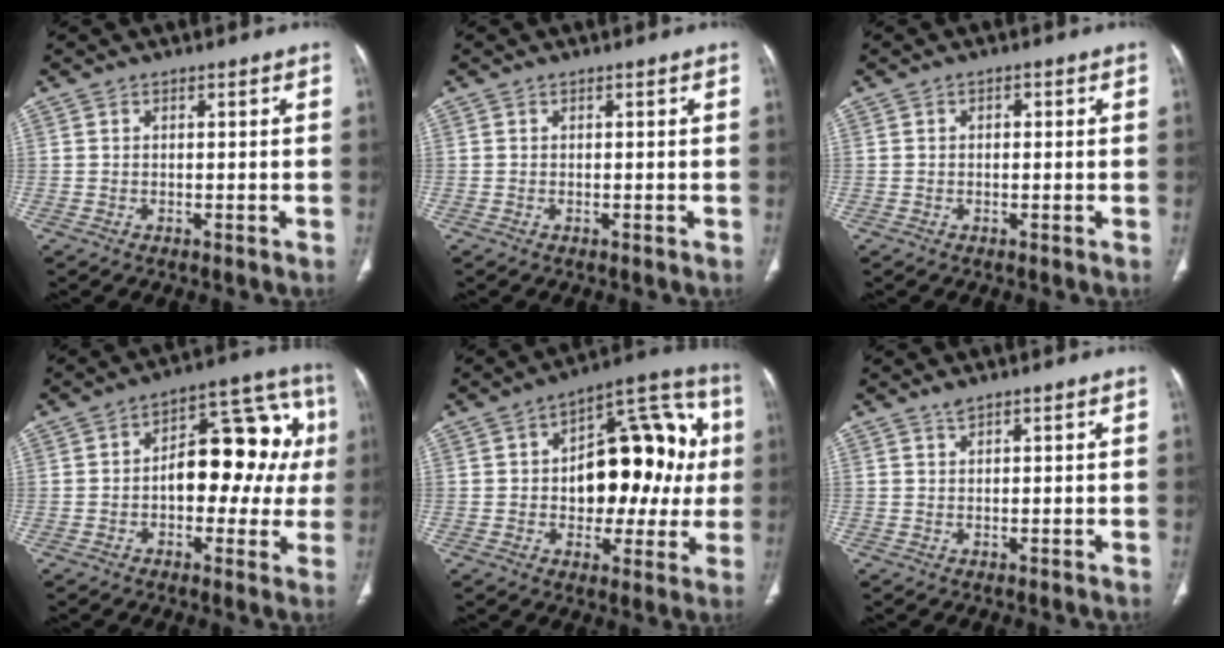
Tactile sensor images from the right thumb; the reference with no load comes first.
{"total": 0.0}
{"total": 0.9, "force": [0.1, 0.7, 0.6], "torque": [0.000, 0.003, -0.004]}
{"total": 17.8, "force": [0.5, 9.9, 14.8], "torque": [-0.149, 0.047, 0.003]}
{"total": 22.0, "force": [1.4, 12.7, 17.9], "torque": [-0.186, 0.032, 0.019]}
{"total": 0.9, "force": [0.8, 0.1, 0.4], "torque": [-0.004, -0.002, 0.016]}